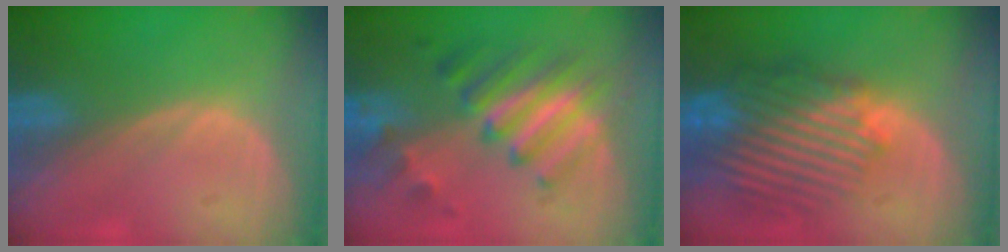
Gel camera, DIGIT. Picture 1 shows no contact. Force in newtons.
{"total": 7.8, "press": 7.7, "slide": 0.9}
{"total": 10.2, "press": 9.5, "slide": 3.9}